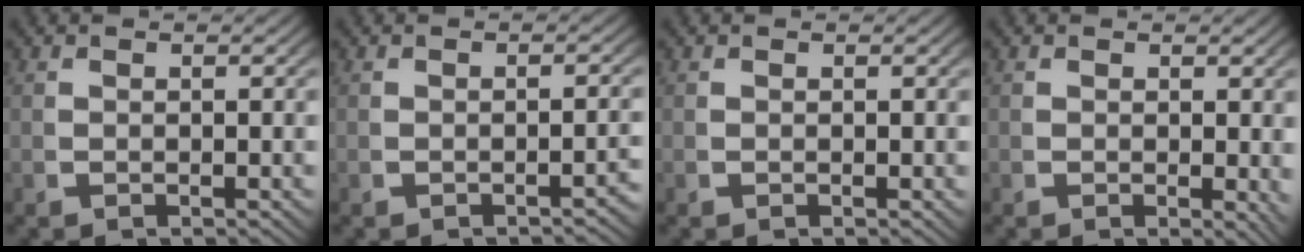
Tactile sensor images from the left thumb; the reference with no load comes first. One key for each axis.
{"total": 1.6, "fx": -1.4, "fy": 0.2, "fz": 0.8, "tx": -0.017, "ty": 0.001, "tz": -0.018}
{"total": 0.0}
{"total": 1.3, "fx": 0.3, "fy": 0.6, "fz": 1.1, "tx": -0.012, "ty": -0.006, "tz": 0.006}